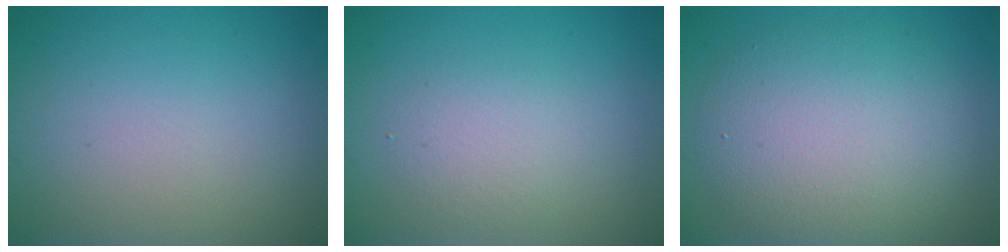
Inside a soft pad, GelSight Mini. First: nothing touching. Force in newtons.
{"total": 2.2, "press": 2.2, "slide": 0.2}
{"total": 7.2, "press": 7.1, "slide": 0.5}